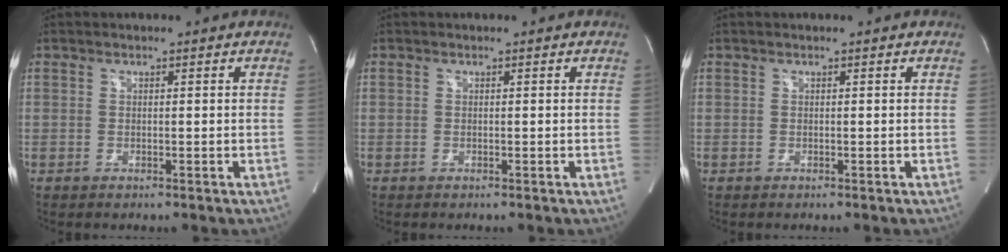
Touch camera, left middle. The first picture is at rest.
{"total": 0.0}
{"total": 0.0}